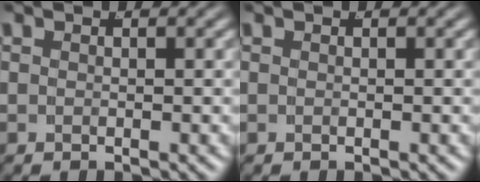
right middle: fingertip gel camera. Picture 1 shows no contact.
{"total": 0.0}